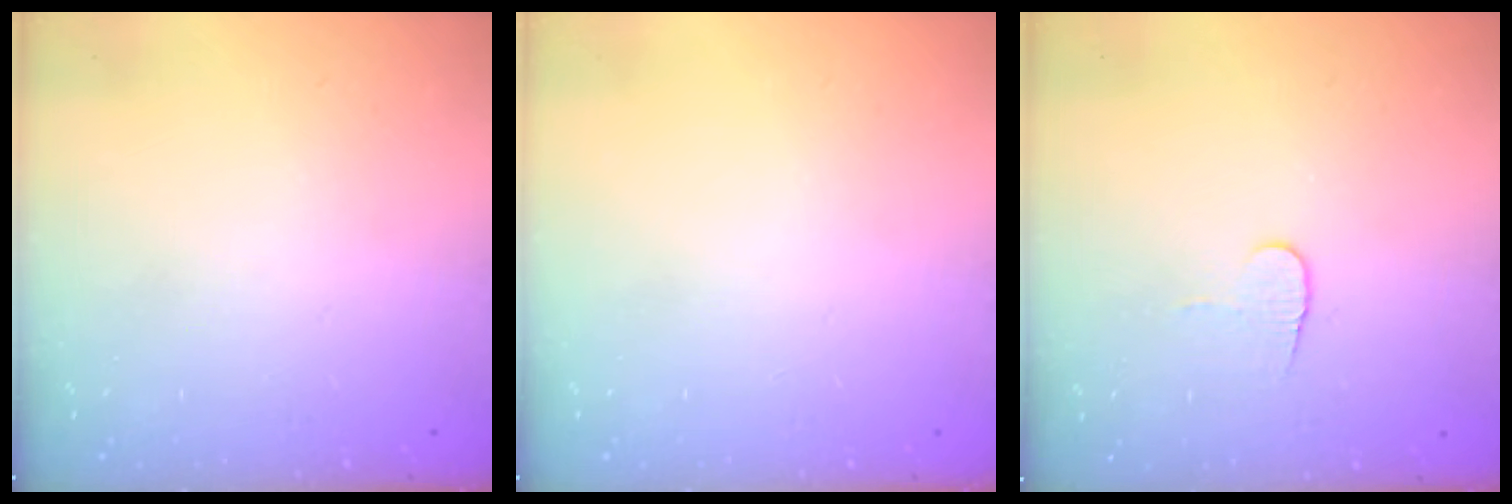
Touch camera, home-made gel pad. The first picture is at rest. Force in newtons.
{"total": 0.0}
{"total": 5.3, "press": 5.3, "slide": 0.5}